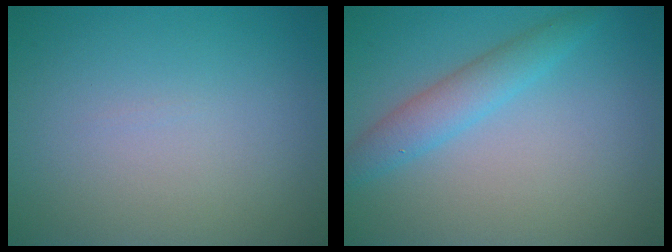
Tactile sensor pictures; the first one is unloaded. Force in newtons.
{"total": 2.9, "press": 2.9, "slide": 0.0}